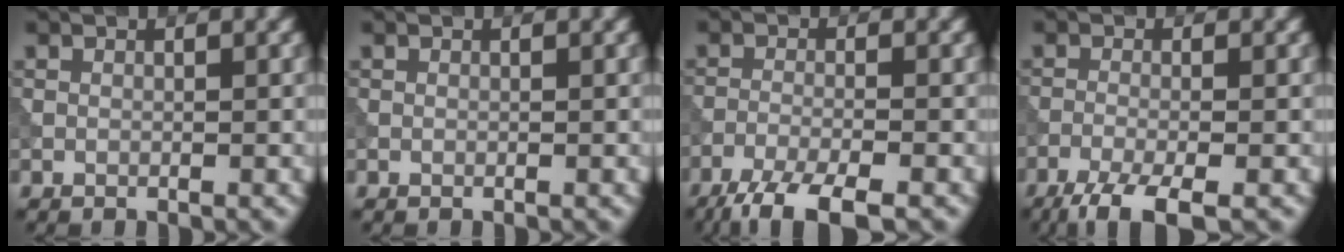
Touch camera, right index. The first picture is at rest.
{"total": 0.0}
{"total": 5.8, "force": [-4.4, 1.1, 3.6], "torque": [-0.062, -0.009, -0.091]}
{"total": 4.7, "force": [-3.1, 1.0, 3.3], "torque": [-0.056, -0.006, -0.069]}